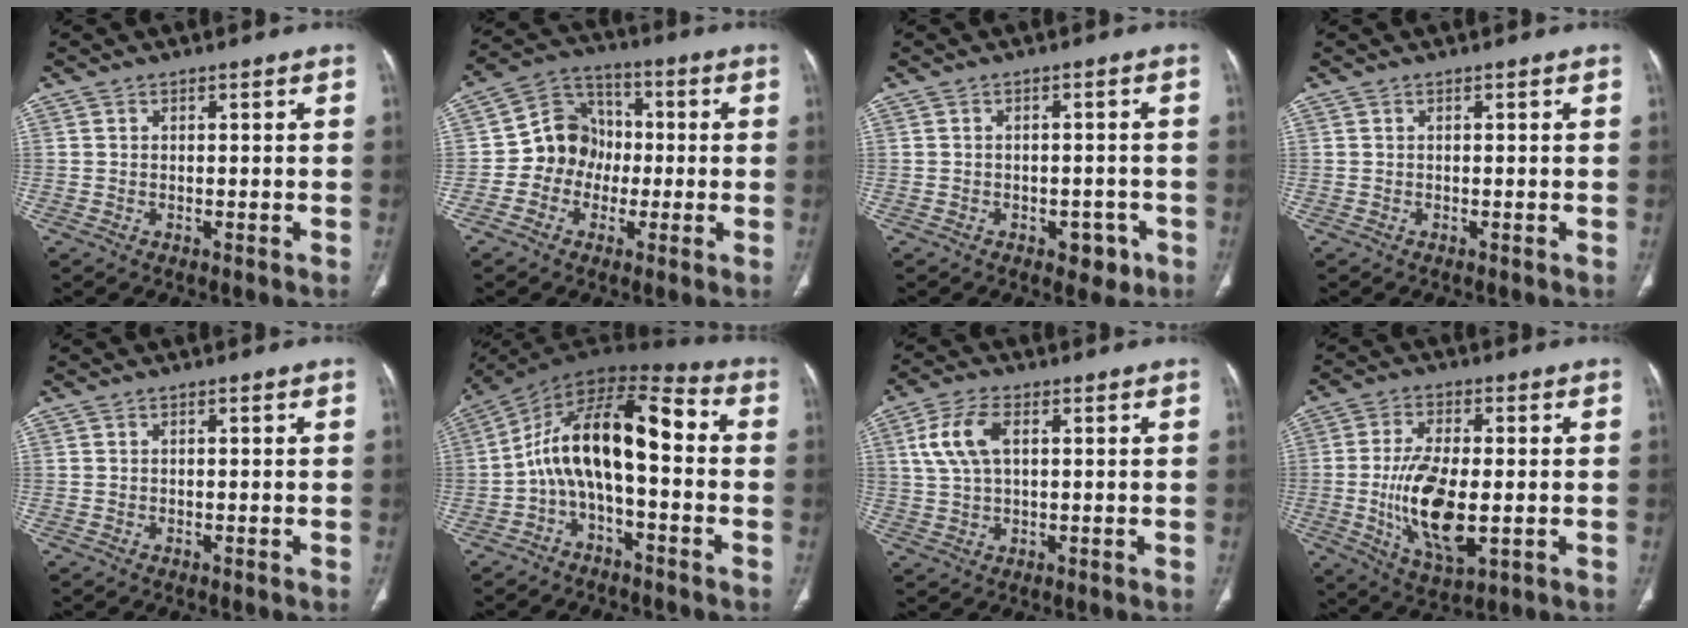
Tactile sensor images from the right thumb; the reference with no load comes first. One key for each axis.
{"total": 10.3, "fx": -1.5, "fy": 9.2, "fz": 4.2, "tx": -0.031, "ty": 0.032, "tz": -0.041}
{"total": 4.1, "fx": -2.0, "fy": 2.7, "fz": 2.3, "tx": -0.011, "ty": 0.011, "tz": -0.021}
{"total": 0.0}
{"total": 0.0}
{"total": 14.0, "fx": -1.7, "fy": 6.3, "fz": 12.4, "tx": -0.203, "ty": 0.077, "tz": -0.041}
{"total": 7.9, "fx": 2.2, "fy": 4.2, "fz": 6.3, "tx": -0.137, "ty": 0.008, "tz": 0.047}
{"total": 14.1, "fx": -1.8, "fy": 6.1, "fz": 12.5, "tx": -0.238, "ty": -0.013, "tz": -0.023}